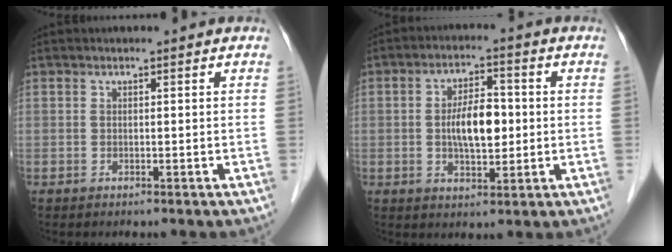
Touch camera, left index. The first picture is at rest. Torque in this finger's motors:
{"motor_torque": [0.97, 0.45, 0.46, 0.14]}